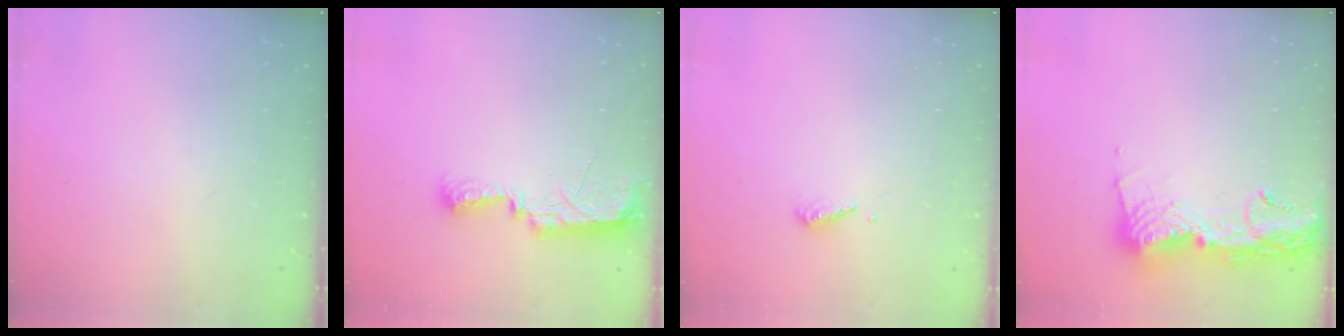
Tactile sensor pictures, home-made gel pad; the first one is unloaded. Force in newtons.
{"total": 8.5, "press": 8.3, "slide": 2.0}
{"total": 4.0, "press": 3.9, "slide": 0.3}
{"total": 15.5, "press": 15.4, "slide": 1.5}